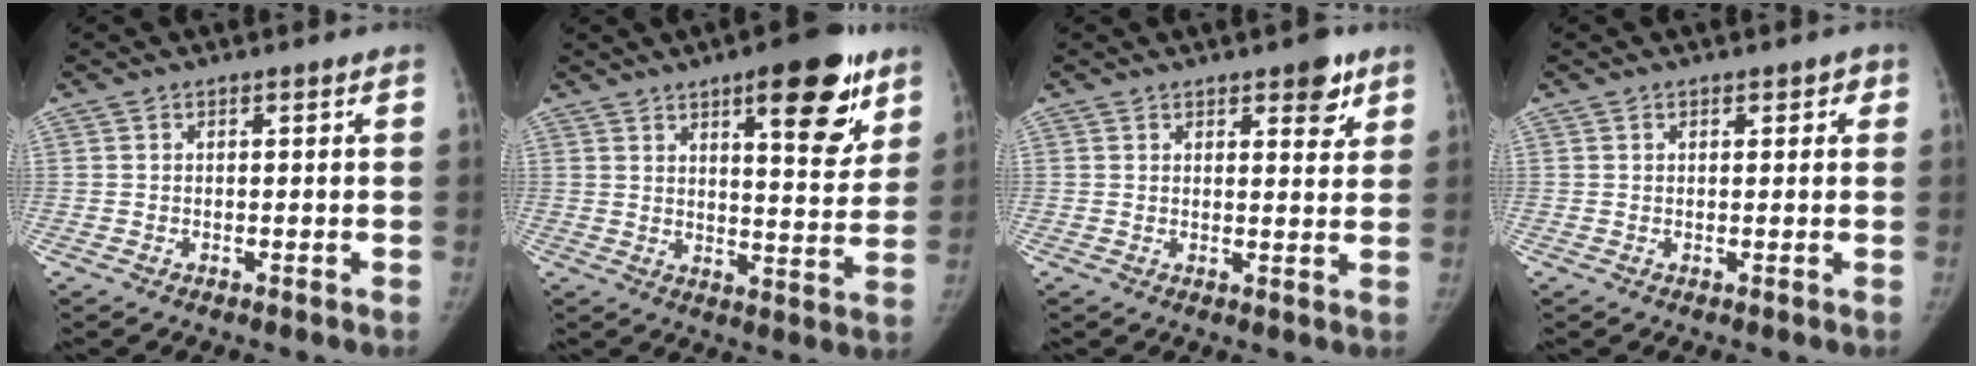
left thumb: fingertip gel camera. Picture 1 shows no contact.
{"total": 15.4, "force": [8.5, 5.0, 11.8], "torque": [-0.120, -0.041, 0.116]}
{"total": 5.0, "force": [3.0, 2.2, 3.5], "torque": [-0.024, -0.015, 0.035]}
{"total": 1.9, "force": [0.8, 1.1, 1.3], "torque": [-0.005, 0.003, 0.007]}